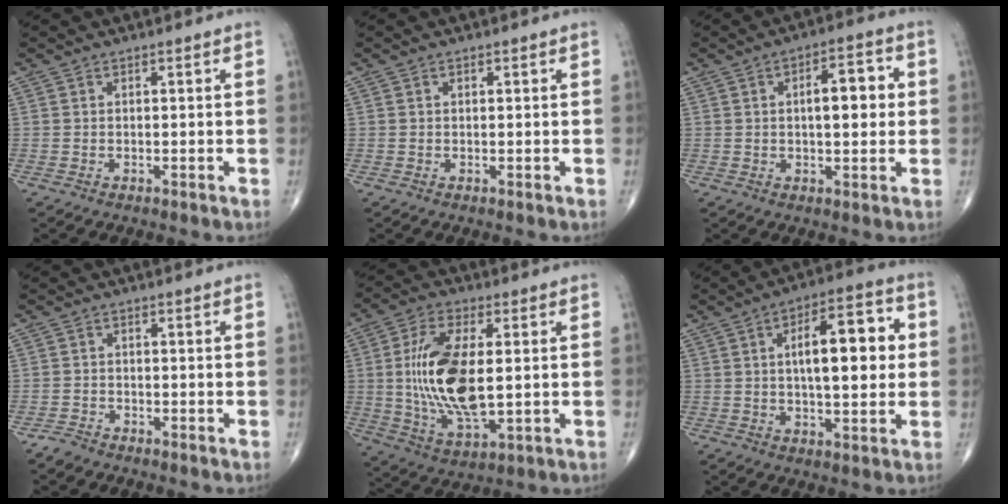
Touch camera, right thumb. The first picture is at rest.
{"total": 0.0}
{"total": 8.6, "force": [1.1, 3.6, 7.7], "torque": [-0.090, 0.011, 0.012]}
{"total": 1.6, "force": [-1.5, 0.5, 0.1], "torque": [-0.005, -0.002, -0.034]}
{"total": 17.1, "force": [0.8, 7.6, 15.3], "torque": [-0.298, -0.014, 0.020]}
{"total": 14.9, "force": [2.2, 5.8, 13.5], "torque": [-0.175, 0.014, 0.029]}